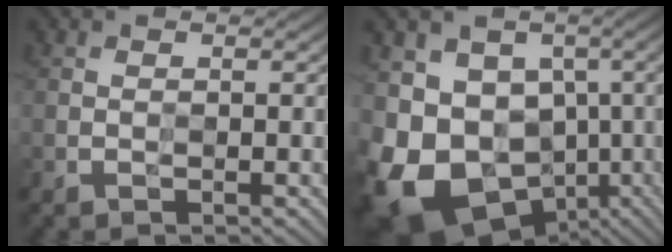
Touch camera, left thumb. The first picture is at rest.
{"total": 17.3, "force": [-6.4, 13.1, 9.3], "torque": [-0.204, -0.026, -0.090]}